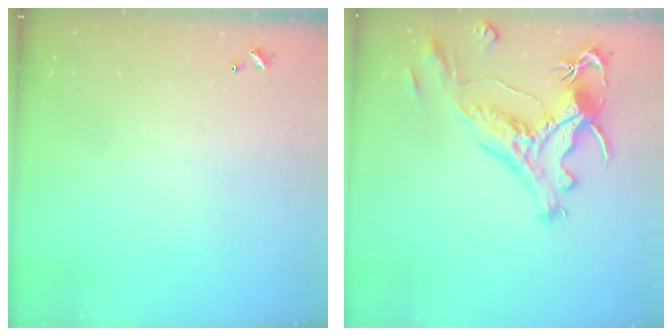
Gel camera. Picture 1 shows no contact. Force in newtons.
{"total": 2.1, "press": 1.6, "slide": 1.3}